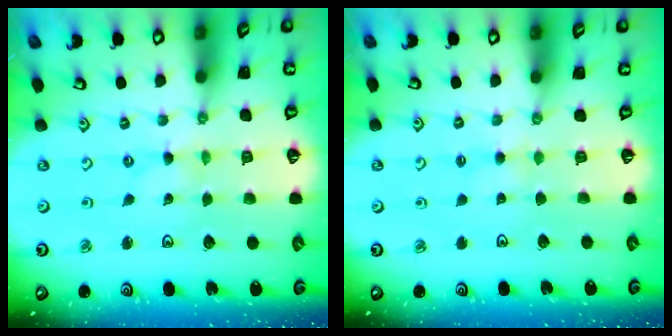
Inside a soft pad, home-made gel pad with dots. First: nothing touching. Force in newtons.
{"total": 2.8, "press": 2.8, "slide": 0.3}